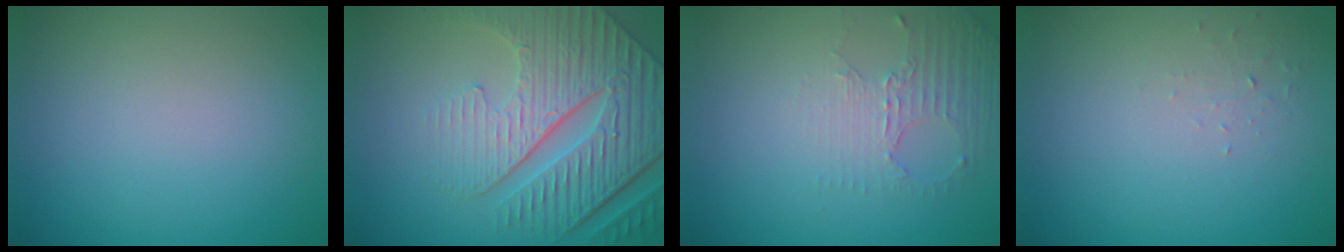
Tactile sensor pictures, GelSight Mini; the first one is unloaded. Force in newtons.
{"total": 8.0, "press": 6.2, "slide": 5.1}
{"total": 2.6, "press": 2.0, "slide": 1.7}
{"total": 0.6, "press": 0.3, "slide": 0.6}